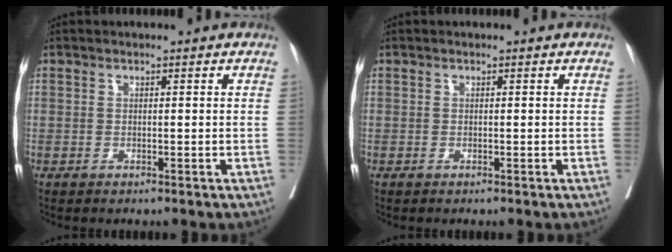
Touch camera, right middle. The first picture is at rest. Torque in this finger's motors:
{"motor_torque": [-0.08, 0.09, 0.01, 0.00]}